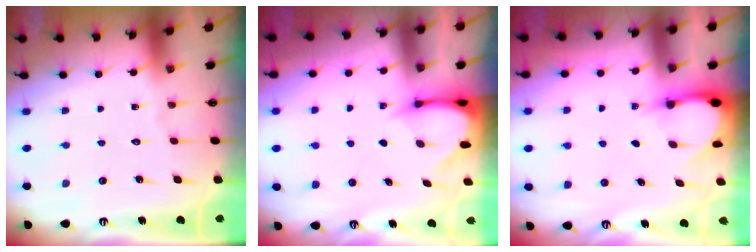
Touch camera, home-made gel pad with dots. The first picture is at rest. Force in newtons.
{"total": 3.3, "press": 3.3, "slide": 0.3}
{"total": 3.0, "press": 3.0, "slide": 0.4}